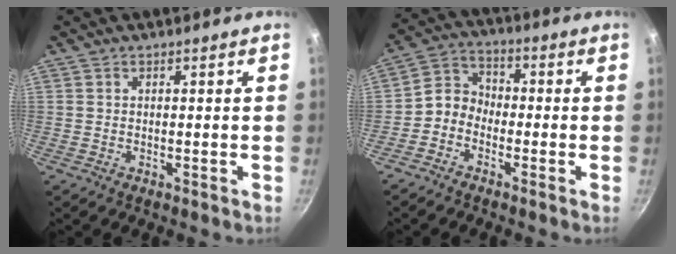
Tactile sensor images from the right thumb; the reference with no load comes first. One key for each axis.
{"total": 5.6, "fx": -2.6, "fy": 4.4, "fz": 2.4, "tx": -0.025, "ty": 0.040, "tz": -0.070}